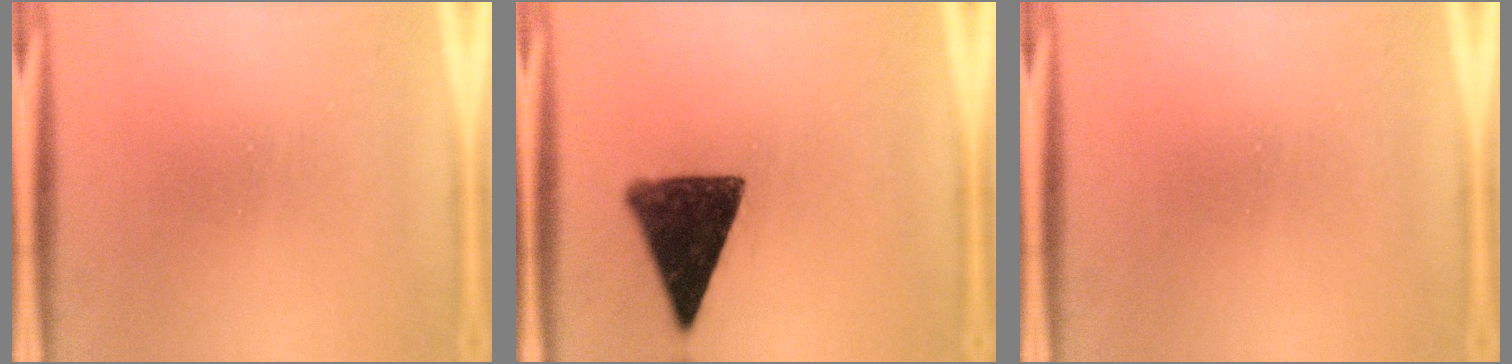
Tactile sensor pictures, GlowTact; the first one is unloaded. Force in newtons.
{"total": 11.4}
{"total": 0.0}